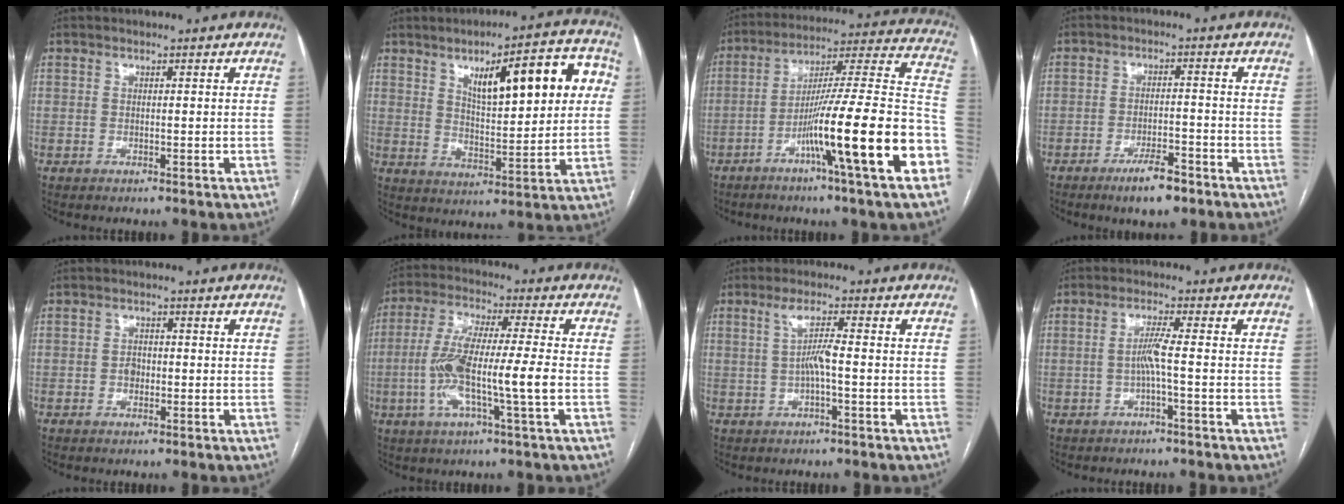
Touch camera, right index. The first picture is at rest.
{"total": 15.3, "force": [5.2, 4.2, 13.8], "torque": [-0.187, 0.024, 0.077]}
{"total": 22.1, "force": [-8.8, -0.5, 20.2], "torque": [-0.261, -0.002, -0.146]}
{"total": 5.9, "force": [-4.0, 1.6, 4.0], "torque": [-0.070, -0.002, -0.063]}
{"total": 1.2, "force": [-0.3, 0.9, 0.8], "torque": [-0.012, 0.003, -0.005]}
{"total": 11.9, "force": [-2.3, 0.4, 11.7], "torque": [-0.234, 0.005, -0.050]}
{"total": 3.6, "force": [0.0, -0.1, 3.6], "torque": [-0.071, 0.007, 0.003]}
{"total": 3.0, "force": [-0.7, -0.6, 2.9], "torque": [-0.055, 0.005, -0.012]}